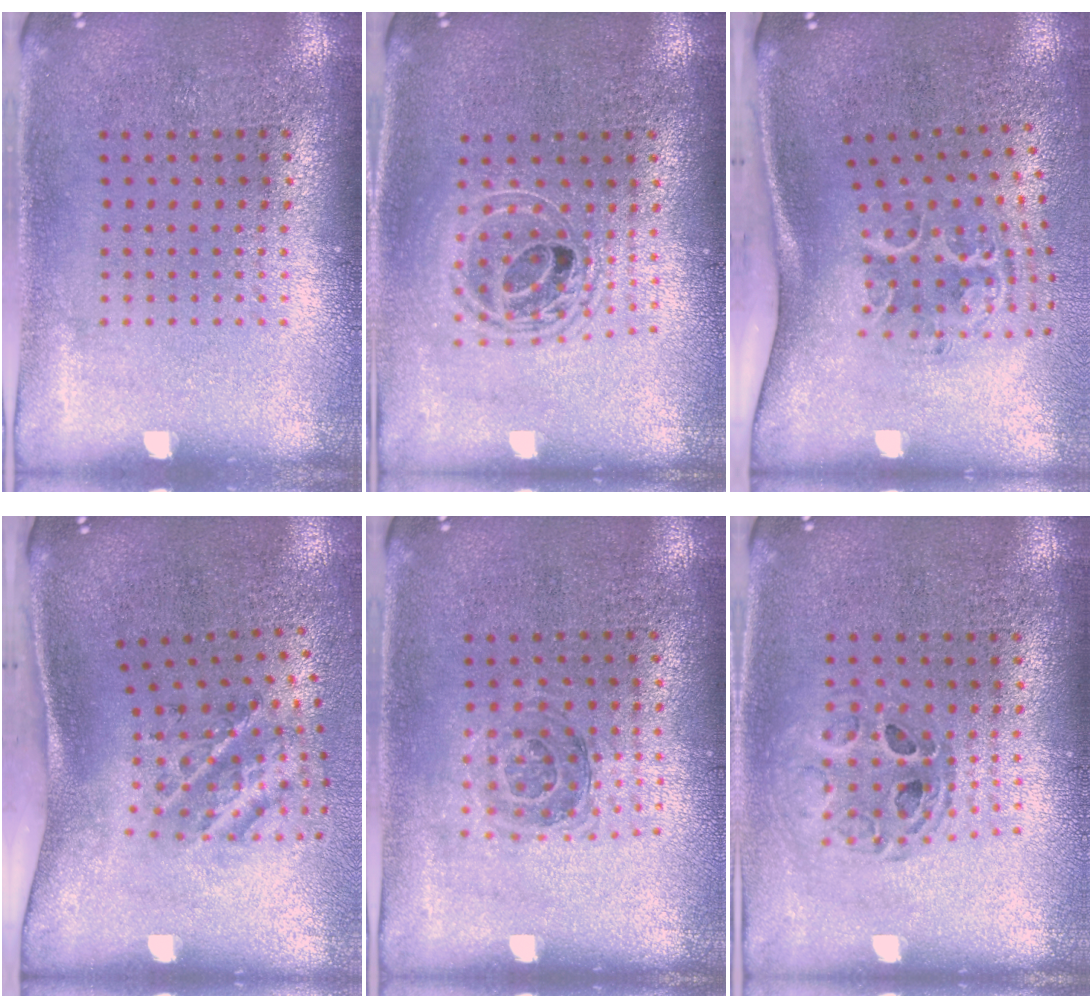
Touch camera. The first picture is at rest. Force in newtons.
{"total": 1.7, "press": 1.4, "slide": 0.9}
{"total": 2.0, "press": 1.4, "slide": 1.4}
{"total": 2.1, "press": 1.3, "slide": 1.7}
{"total": 1.1, "press": 1.0, "slide": 0.3}
{"total": 0.8, "press": 0.8, "slide": 0.1}